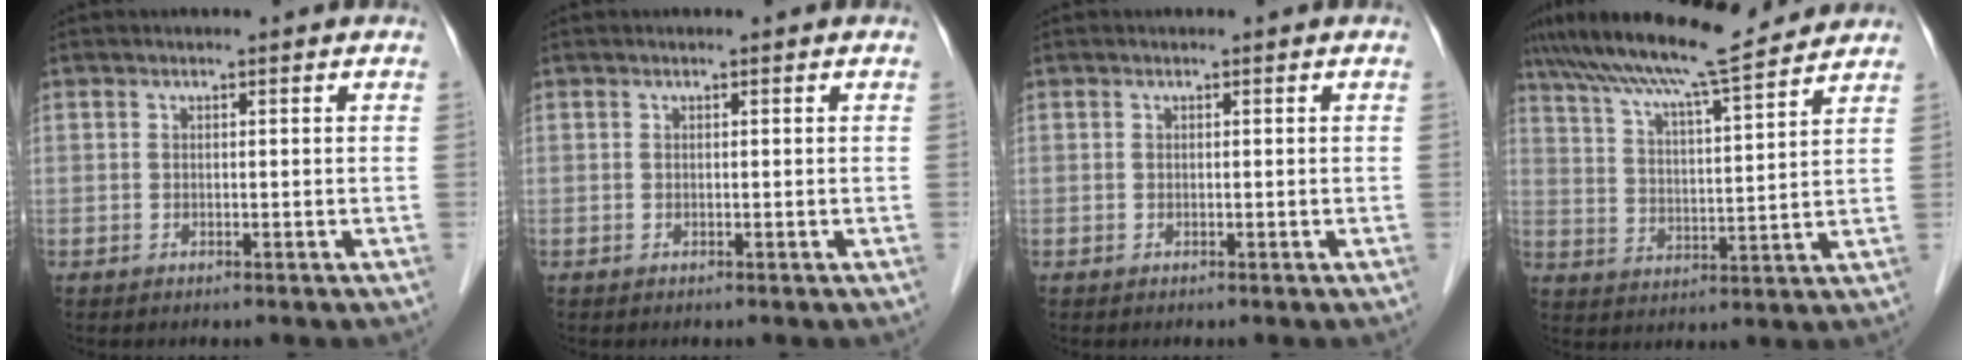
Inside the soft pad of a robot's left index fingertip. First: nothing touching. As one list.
[{"total": 0.0}, {"total": 0.0}, {"total": 15.1, "force": [13.1, 0.5, 7.5], "torque": [-0.133, 0.018, 0.208]}]